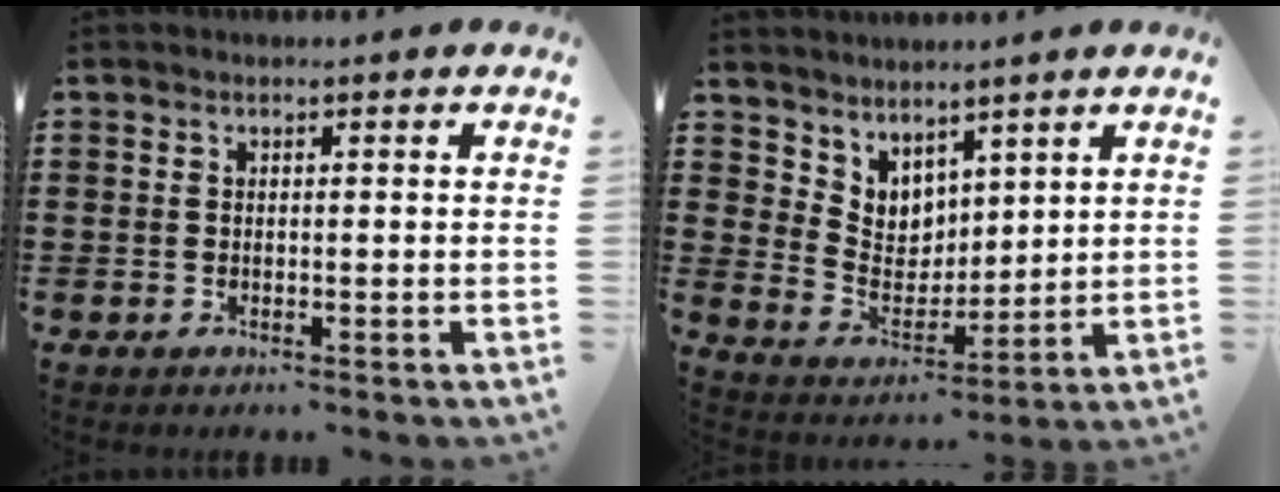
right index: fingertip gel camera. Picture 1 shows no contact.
{"total": 4.7, "force": [3.9, 2.6, -0.5], "torque": [-0.018, -0.023, 0.073]}